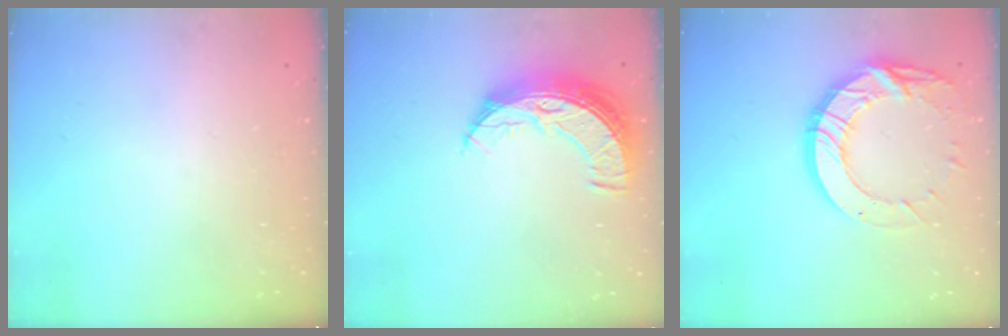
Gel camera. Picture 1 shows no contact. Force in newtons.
{"total": 9.9, "press": 9.9, "slide": 0.7}
{"total": 15.8, "press": 15.8, "slide": 1.1}